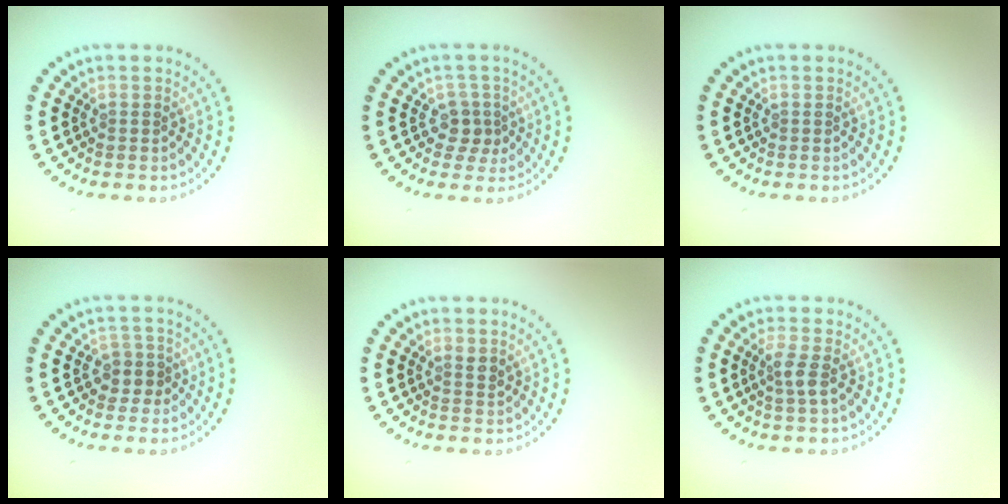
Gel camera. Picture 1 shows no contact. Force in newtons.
{"total": 2.0, "press": 1.6, "slide": 1.2}
{"total": 0.0}
{"total": 1.9, "press": 1.6, "slide": 1.0}
{"total": 0.9, "press": 0.8, "slide": 0.4}
{"total": 1.7, "press": 1.4, "slide": 1.0}